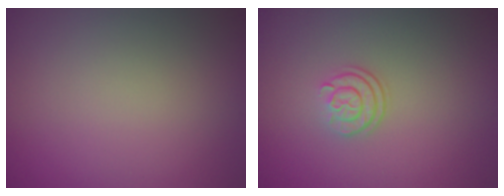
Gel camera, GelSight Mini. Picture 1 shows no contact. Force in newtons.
{"total": 2.4, "press": 1.8, "slide": 1.6}